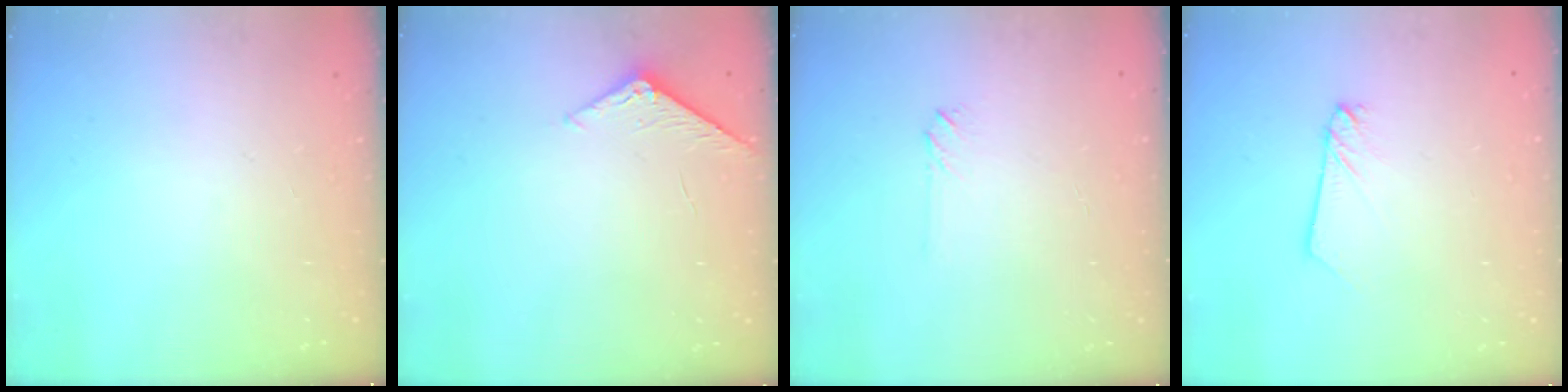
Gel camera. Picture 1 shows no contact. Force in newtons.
{"total": 5.6, "press": 5.6, "slide": 0.6}
{"total": 2.0, "press": 2.0, "slide": 0.3}
{"total": 2.2, "press": 2.2, "slide": 0.1}